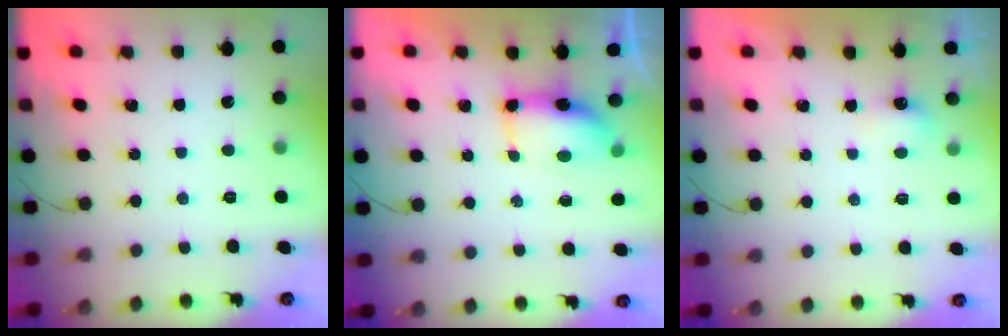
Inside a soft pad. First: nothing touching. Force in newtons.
{"total": 7.0, "press": 6.9, "slide": 1.1}
{"total": 3.0, "press": 2.9, "slide": 1.0}